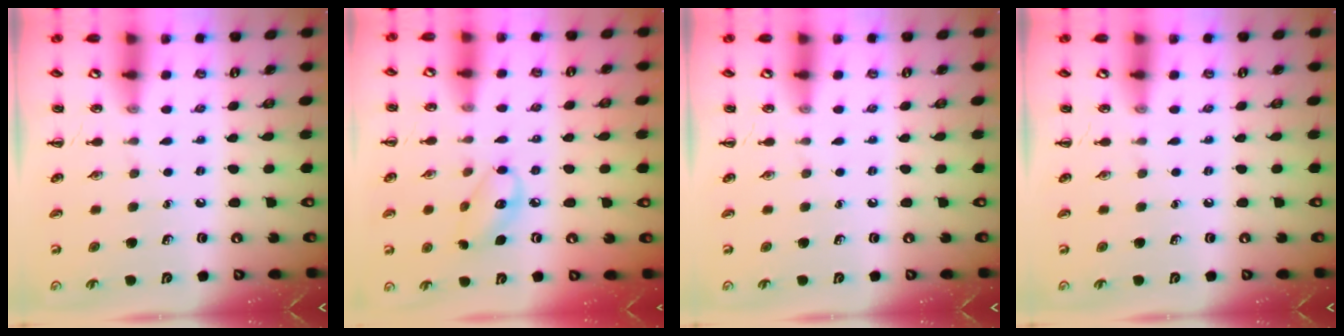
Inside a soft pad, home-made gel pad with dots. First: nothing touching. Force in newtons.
{"total": 7.6, "press": 7.6, "slide": 0.7}
{"total": 0.0}
{"total": 0.0}